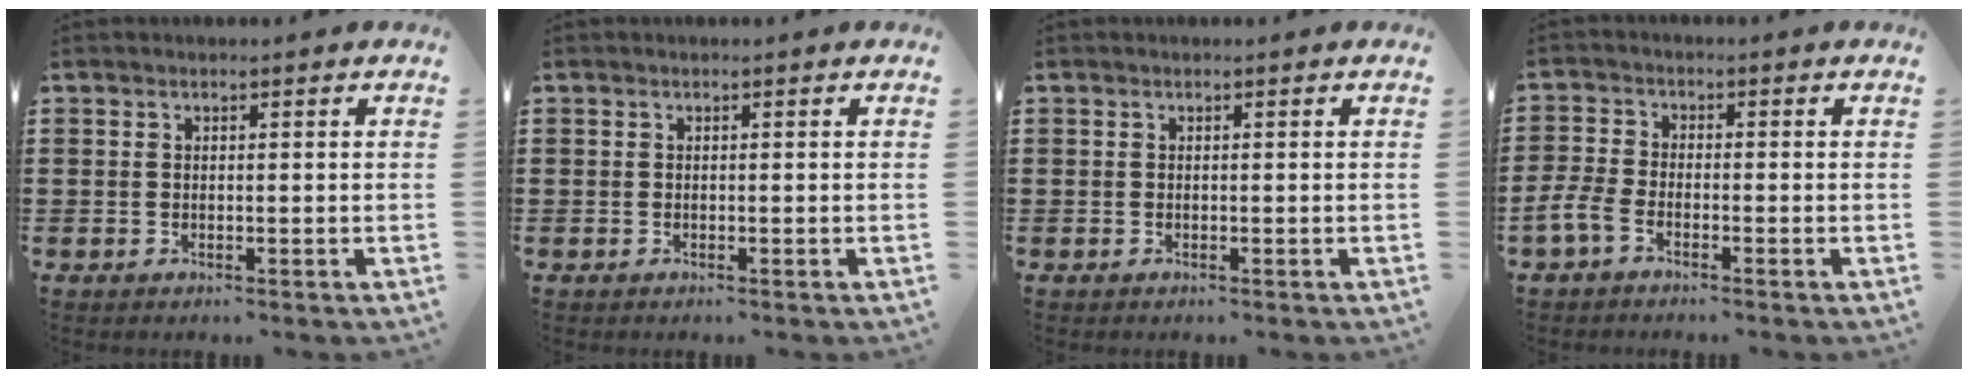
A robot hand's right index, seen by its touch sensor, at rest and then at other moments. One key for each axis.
{"total": 0.0}
{"total": 0.0}
{"total": 3.1, "fx": -2.1, "fy": 1.1, "fz": 1.9, "tx": -0.054, "ty": -0.003, "tz": -0.046}